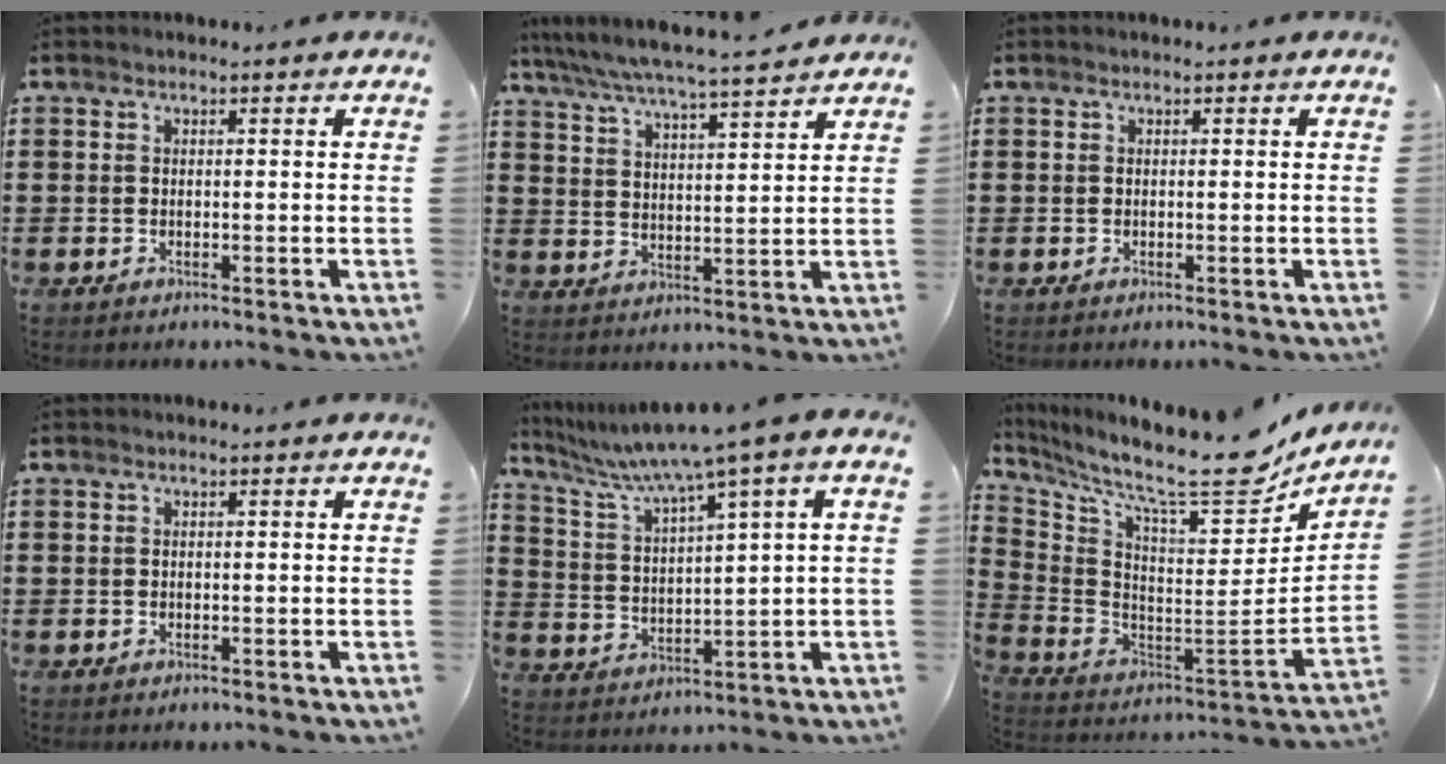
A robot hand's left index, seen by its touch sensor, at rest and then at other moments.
{"total": 5.5, "force": [5.1, -0.2, 2.2], "torque": [-0.063, -0.029, 0.085]}
{"total": 0.0}
{"total": 0.0}
{"total": 6.6, "force": [4.6, -0.3, 4.7], "torque": [-0.112, -0.033, 0.070]}
{"total": 11.8, "force": [9.6, 1.6, 6.7], "torque": [-0.135, -0.089, 0.152]}